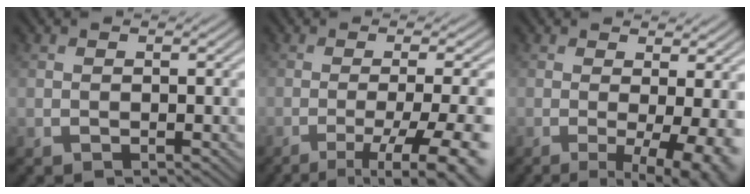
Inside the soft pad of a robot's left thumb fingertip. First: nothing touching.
{"total": 10.0, "force": [-4.6, 2.2, 8.7], "torque": [-0.133, -0.006, -0.060]}
{"total": 8.8, "force": [-1.3, 2.6, 8.3], "torque": [-0.101, -0.004, -0.008]}